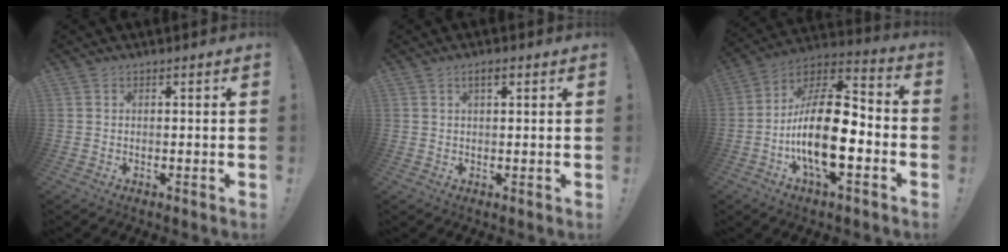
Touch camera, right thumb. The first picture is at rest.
{"total": 2.5, "force": [1.2, 0.9, 2.0], "torque": [-0.039, 0.002, 0.019]}
{"total": 21.1, "force": [-5.1, 9.4, 18.2], "torque": [-0.344, 0.019, -0.084]}